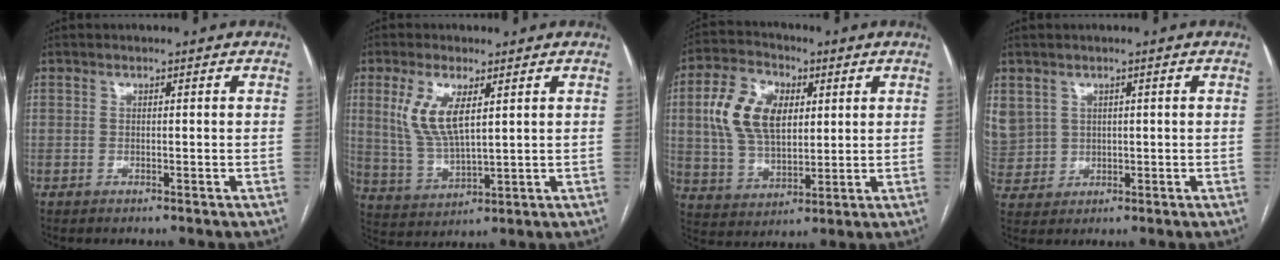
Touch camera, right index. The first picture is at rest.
{"total": 8.3, "force": [3.0, 2.7, 7.3], "torque": [-0.163, -0.001, 0.067]}
{"total": 12.3, "force": [3.0, 7.4, 9.3], "torque": [-0.203, 0.024, 0.060]}
{"total": 11.2, "force": [2.8, 10.4, 3.4], "torque": [-0.139, 0.032, 0.078]}